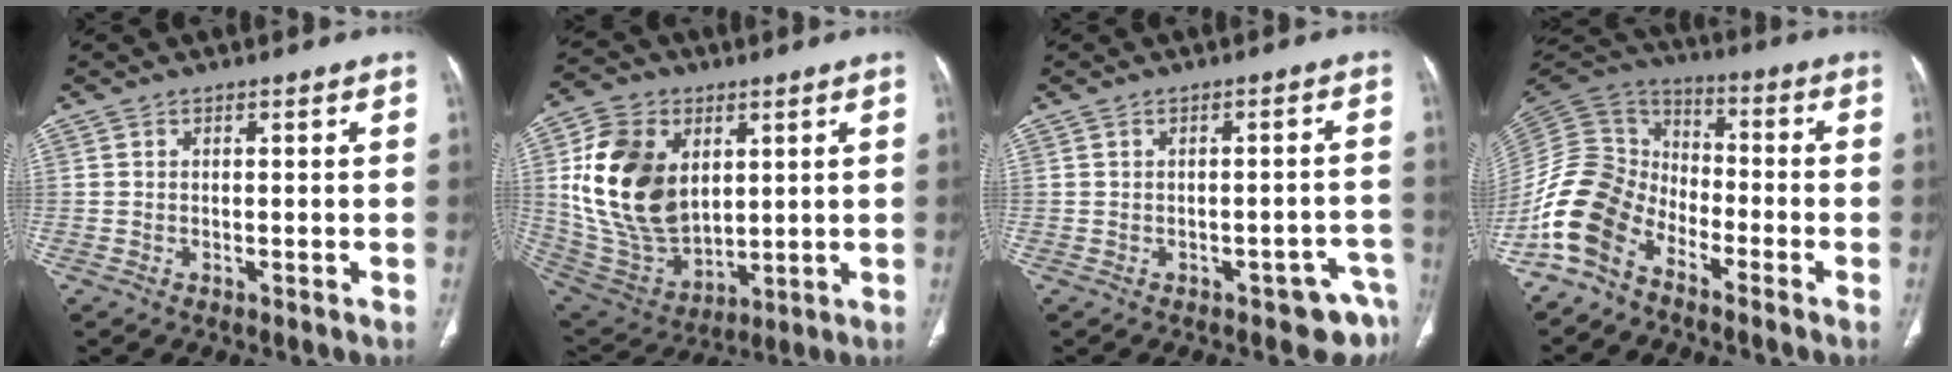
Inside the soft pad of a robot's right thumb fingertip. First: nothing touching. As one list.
[{"total": 20.3, "force": [4.4, 14.2, 13.8], "torque": [-0.239, -0.022, 0.104]}, {"total": 6.1, "force": [-3.8, 2.9, 3.7], "torque": [-0.020, 0.025, -0.045]}, {"total": 13.5, "force": [-8.1, 8.6, 6.5], "torque": [-0.132, 0.070, -0.176]}]